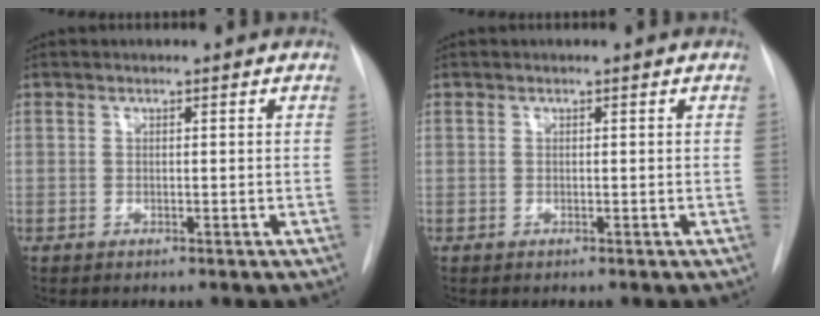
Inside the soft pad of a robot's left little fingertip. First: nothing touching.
{"total": 0.0}